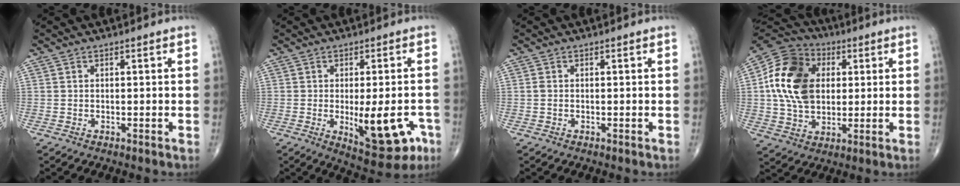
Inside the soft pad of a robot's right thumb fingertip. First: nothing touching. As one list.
[{"total": 12.6, "force": [-3.7, 5.0, 10.9], "torque": [-0.124, -0.001, -0.038]}, {"total": 0.8, "force": [-0.1, 0.5, 0.6], "torque": [-0.016, -0.002, -0.002]}, {"total": 17.6, "force": [2.6, 12.8, 11.9], "torque": [-0.208, 0.010, 0.041]}]